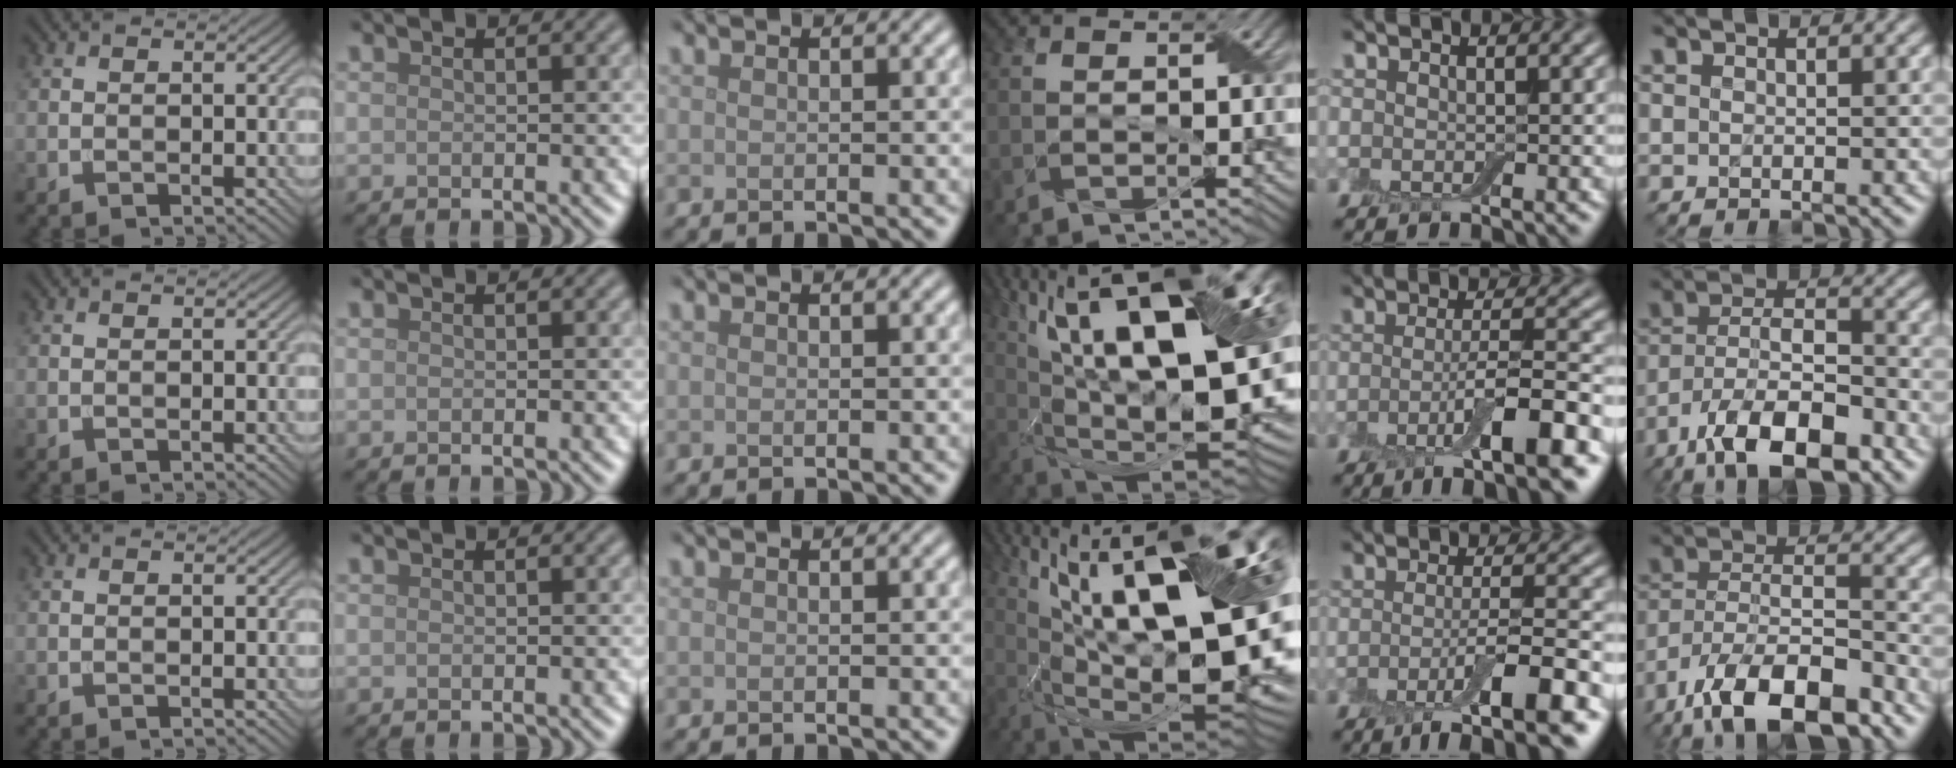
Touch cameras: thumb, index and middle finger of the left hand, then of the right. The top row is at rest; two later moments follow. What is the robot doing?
{"motion": "wrap", "object": "adhesive wrap"}